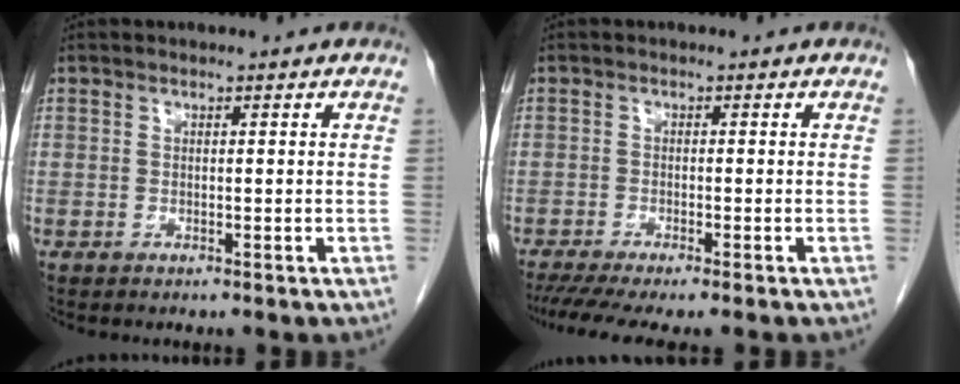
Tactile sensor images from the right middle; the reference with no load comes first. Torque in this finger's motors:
{"motor_torque": [0.99, -0.82, 0.22, 0.07]}